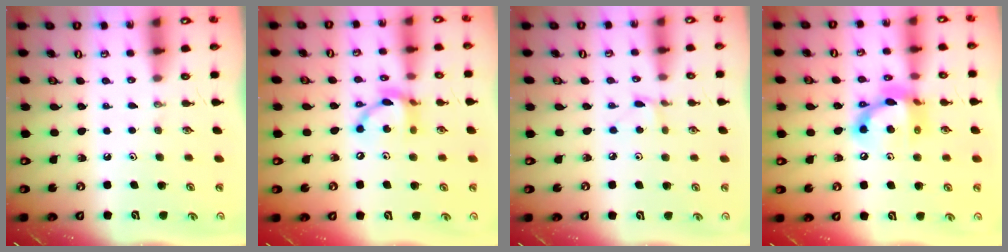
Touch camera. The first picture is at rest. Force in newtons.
{"total": 11.6, "press": 11.6, "slide": 0.9}
{"total": 2.8, "press": 2.8, "slide": 0.4}
{"total": 13.7, "press": 13.7, "slide": 1.0}